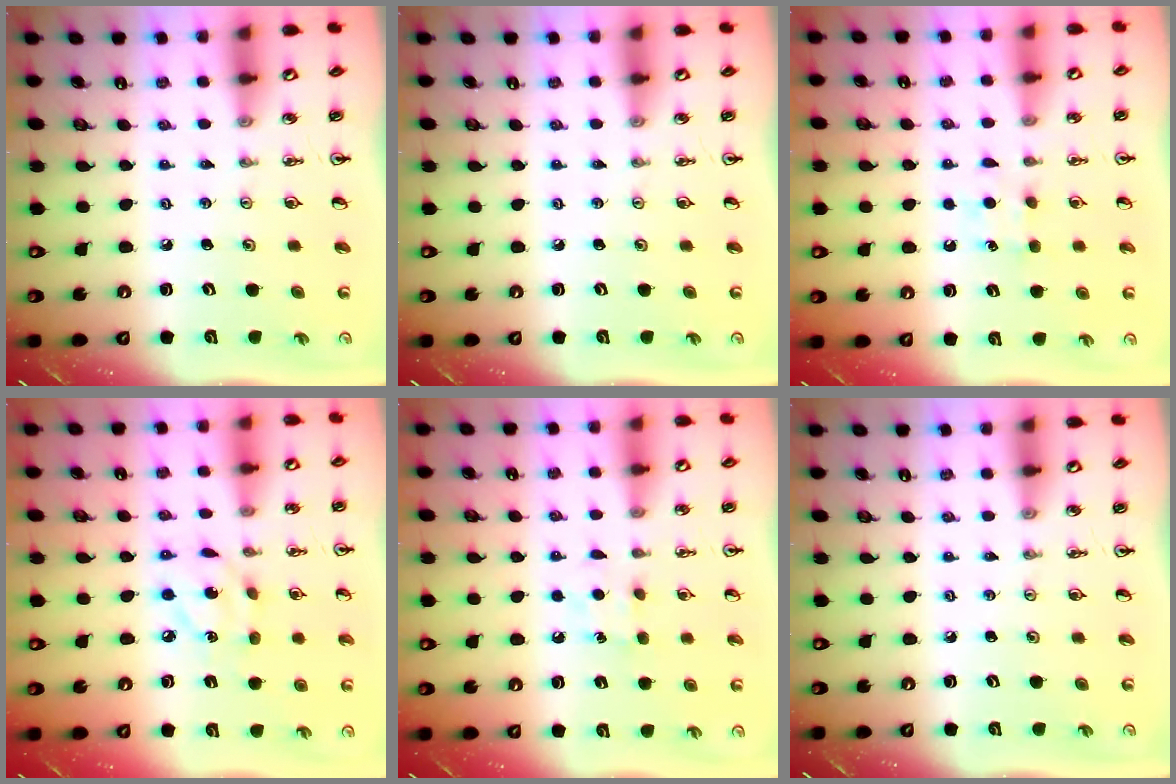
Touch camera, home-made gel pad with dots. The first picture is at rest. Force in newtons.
{"total": 0.0}
{"total": 5.2, "press": 5.1, "slide": 0.6}
{"total": 7.4, "press": 7.4, "slide": 0.3}
{"total": 4.8, "press": 4.8, "slide": 0.7}
{"total": 0.0}